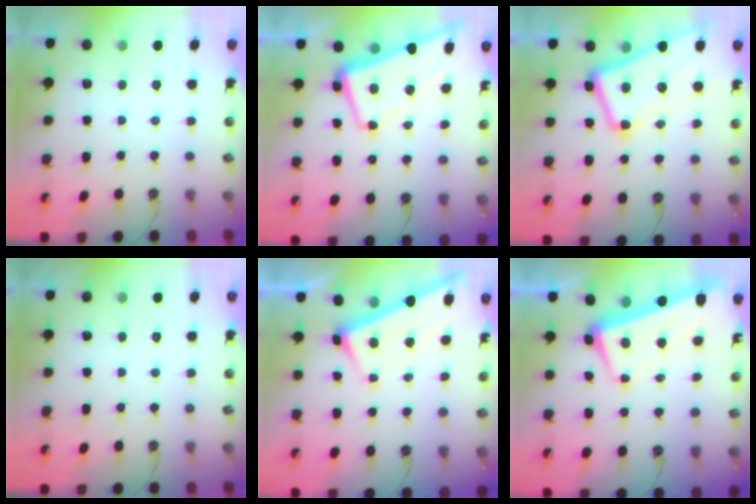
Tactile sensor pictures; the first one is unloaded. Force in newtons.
{"total": 1.8, "press": 1.3, "slide": 1.2}
{"total": 7.0, "press": 6.8, "slide": 1.6}
{"total": 0.0}
{"total": 3.1, "press": 3.1, "slide": 0.1}
{"total": 3.8, "press": 3.1, "slide": 2.1}